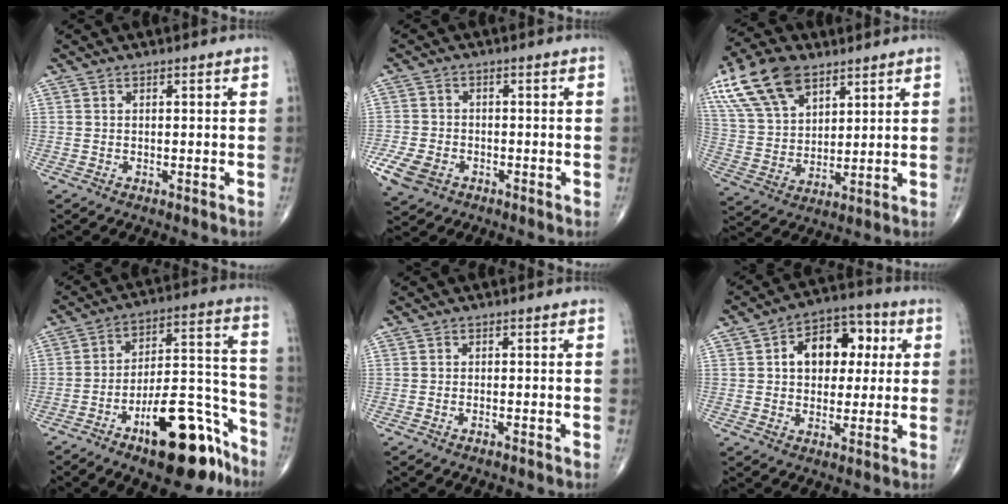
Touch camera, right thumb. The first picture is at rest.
{"total": 6.9, "force": [-3.4, 4.8, 3.5], "torque": [-0.076, 0.005, -0.060]}
{"total": 15.9, "force": [9.1, 8.7, 9.6], "torque": [-0.171, -0.020, 0.176]}
{"total": 20.0, "force": [-12.0, 7.5, 14.1], "torque": [-0.166, 0.102, -0.184]}
{"total": 0.6, "force": [-0.5, 0.1, 0.3], "torque": [-0.010, 0.003, -0.008]}
{"total": 12.6, "force": [2.7, 8.6, 8.8], "torque": [-0.086, 0.020, 0.035]}